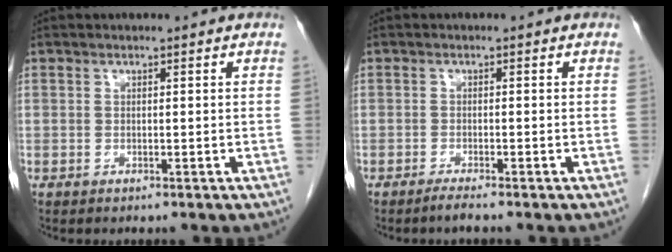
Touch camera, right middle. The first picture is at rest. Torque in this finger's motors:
{"motor_torque": [0.17, -0.12, 0.04, 0.00]}